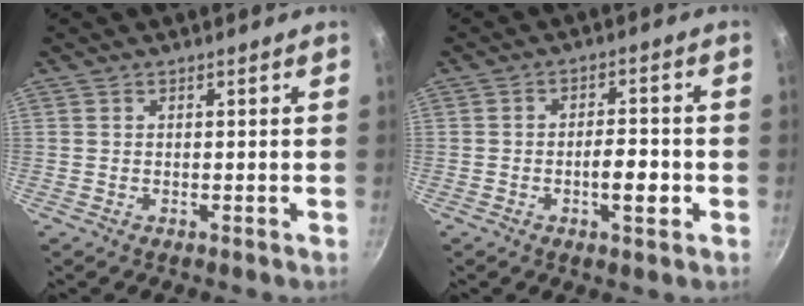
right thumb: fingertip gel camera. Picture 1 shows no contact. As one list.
[{"total": 5.8, "force": [-1.8, 2.3, 5.0], "torque": [-0.060, 0.016, -0.029]}]